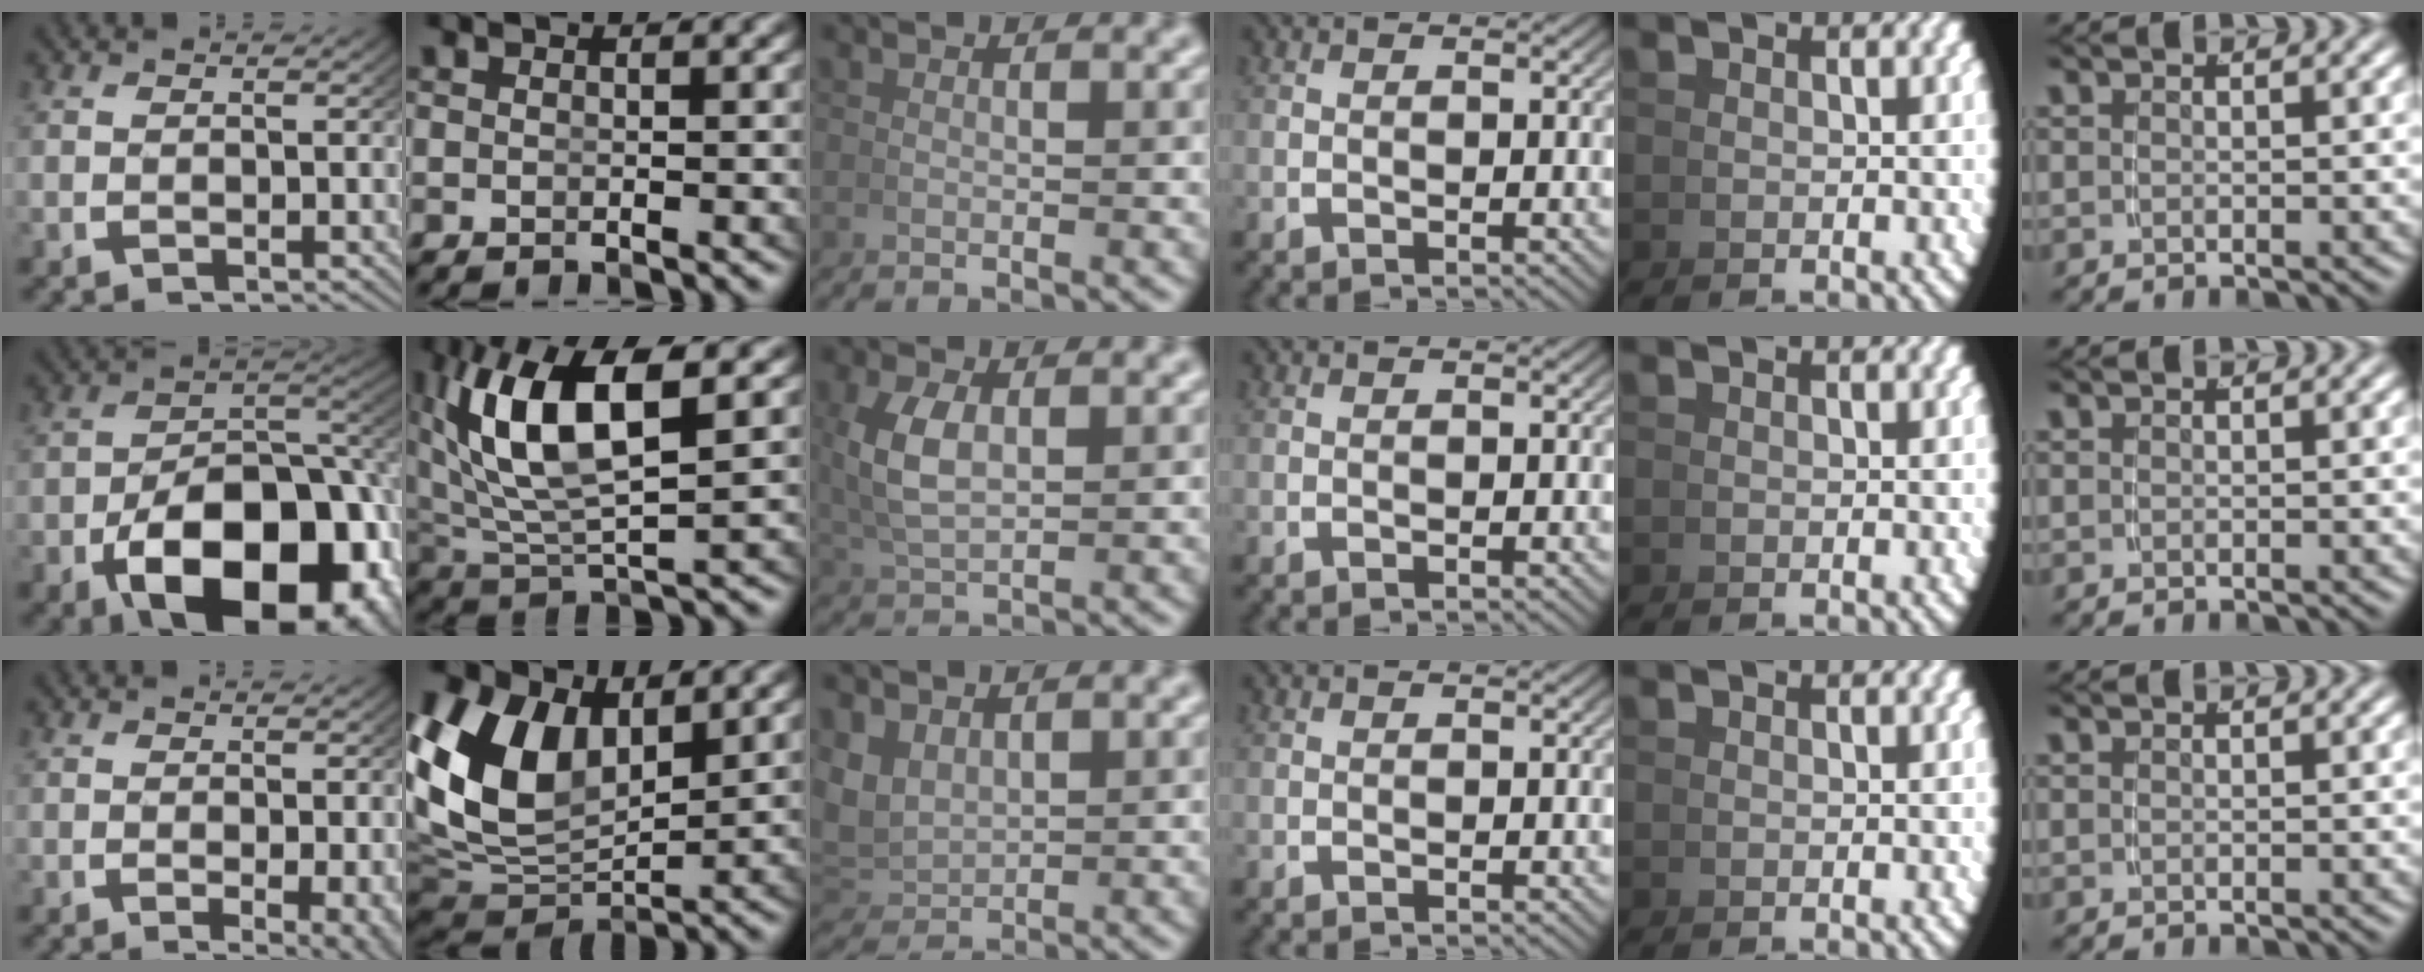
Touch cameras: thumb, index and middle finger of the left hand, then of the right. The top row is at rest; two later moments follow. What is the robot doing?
{"motion": "lift_and_place", "object": "bowl"}